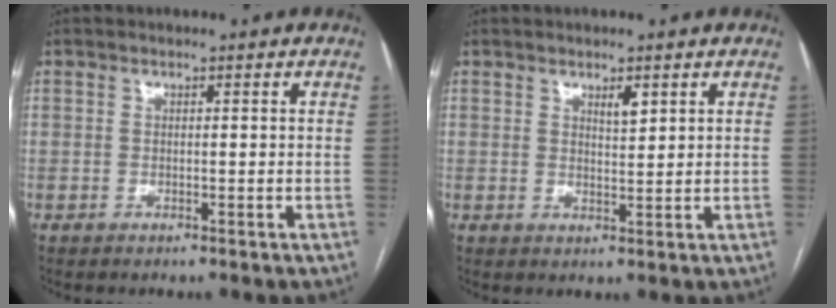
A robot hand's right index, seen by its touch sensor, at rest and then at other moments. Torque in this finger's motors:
{"motor_torque": [0.16, 0.03, 0.03, 0.04]}